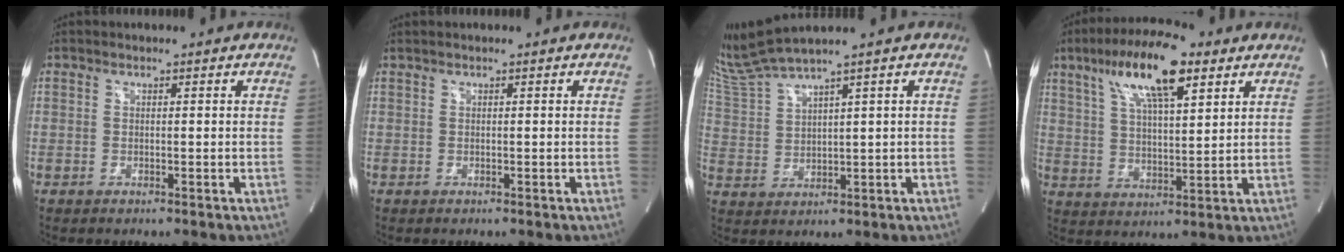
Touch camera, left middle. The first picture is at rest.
{"total": 0.6, "force": [0.5, 0.0, 0.3], "torque": [-0.012, 0.016, 0.015]}
{"total": 6.0, "force": [5.5, -1.8, 1.8], "torque": [-0.060, 0.001, 0.127]}
{"total": 13.9, "force": [7.5, 3.3, 11.2], "torque": [-0.205, 0.020, 0.133]}